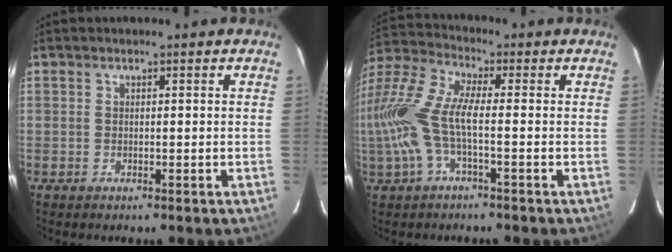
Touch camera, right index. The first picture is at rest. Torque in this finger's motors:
{"motor_torque": [1.35, -0.49, 0.75, 0.21]}